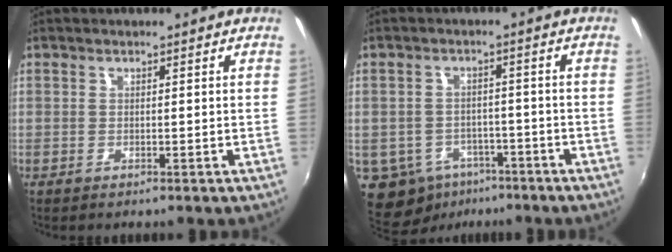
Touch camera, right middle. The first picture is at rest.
{"total": 10.0, "force": [-5.3, 7.8, 3.4], "torque": [-0.100, 0.000, -0.064]}